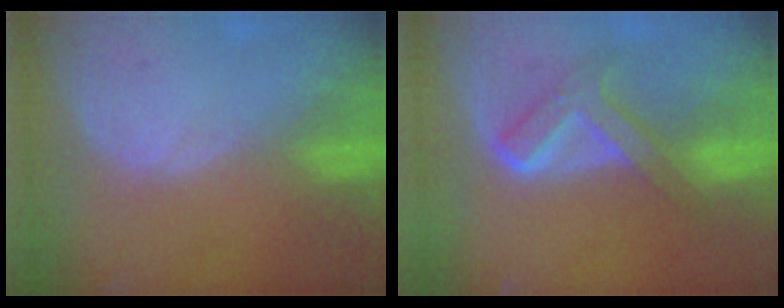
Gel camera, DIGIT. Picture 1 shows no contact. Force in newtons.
{"total": 5.7, "press": 5.7, "slide": 0.3}